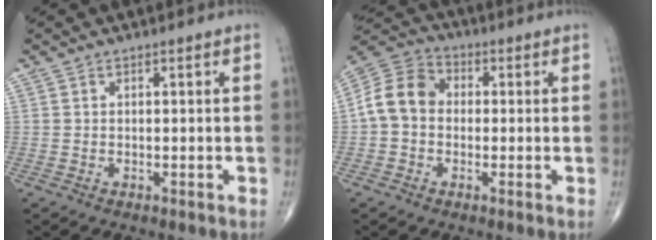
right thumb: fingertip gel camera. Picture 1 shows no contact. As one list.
[{"total": 9.7, "force": [-0.2, 7.7, 5.8], "torque": [-0.098, 0.031, -0.019]}]